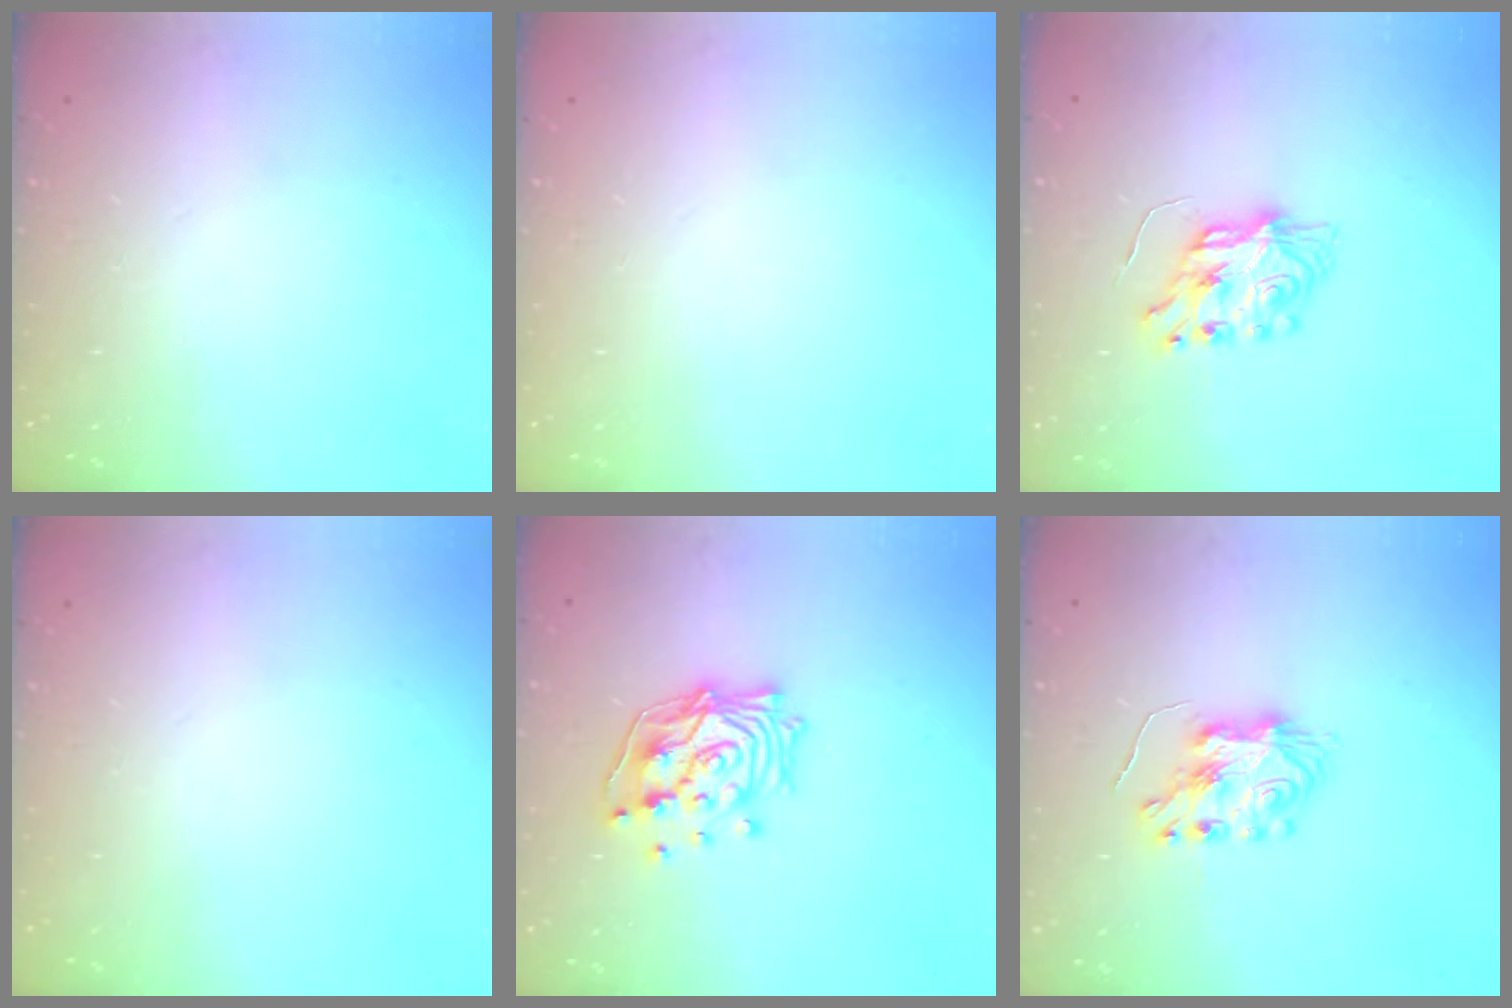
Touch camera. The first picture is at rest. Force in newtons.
{"total": 0.0}
{"total": 7.3, "press": 7.3, "slide": 0.3}
{"total": 0.0}
{"total": 15.4, "press": 15.2, "slide": 1.9}
{"total": 7.3, "press": 7.2, "slide": 0.6}